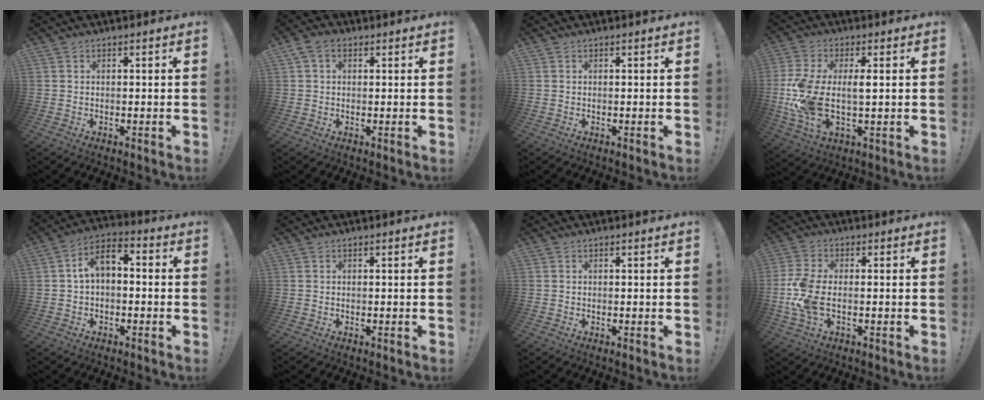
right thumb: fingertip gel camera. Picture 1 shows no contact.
{"total": 3.9, "force": [1.3, 2.8, 2.5], "torque": [-0.049, 0.009, 0.027]}
{"total": 0.0}
{"total": 12.2, "force": [-0.1, 5.4, 10.9], "torque": [-0.229, -0.011, -0.001]}
{"total": 7.0, "force": [-0.2, 4.4, 5.5], "torque": [-0.094, 0.014, 0.002]}
{"total": 0.0}
{"total": 0.0}
{"total": 9.9, "force": [-1.6, 5.5, 8.1], "torque": [-0.170, -0.006, -0.026]}